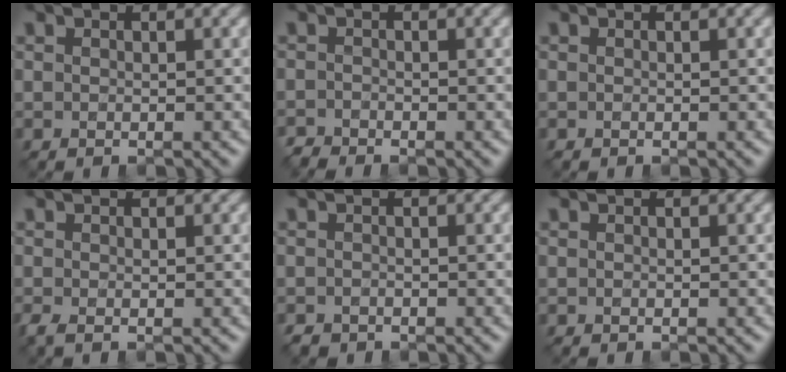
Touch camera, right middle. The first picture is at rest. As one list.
[{"total": 1.2, "force": [-1.1, 0.1, -0.1], "torque": [0.004, -0.005, -0.026]}, {"total": 0.0}, {"total": 1.0, "force": [-0.5, 0.3, 0.8], "torque": [-0.024, -0.010, -0.012]}, {"total": 0.9, "force": [-0.8, 0.4, -0.1], "torque": [0.003, -0.004, -0.015]}, {"total": 0.0}]